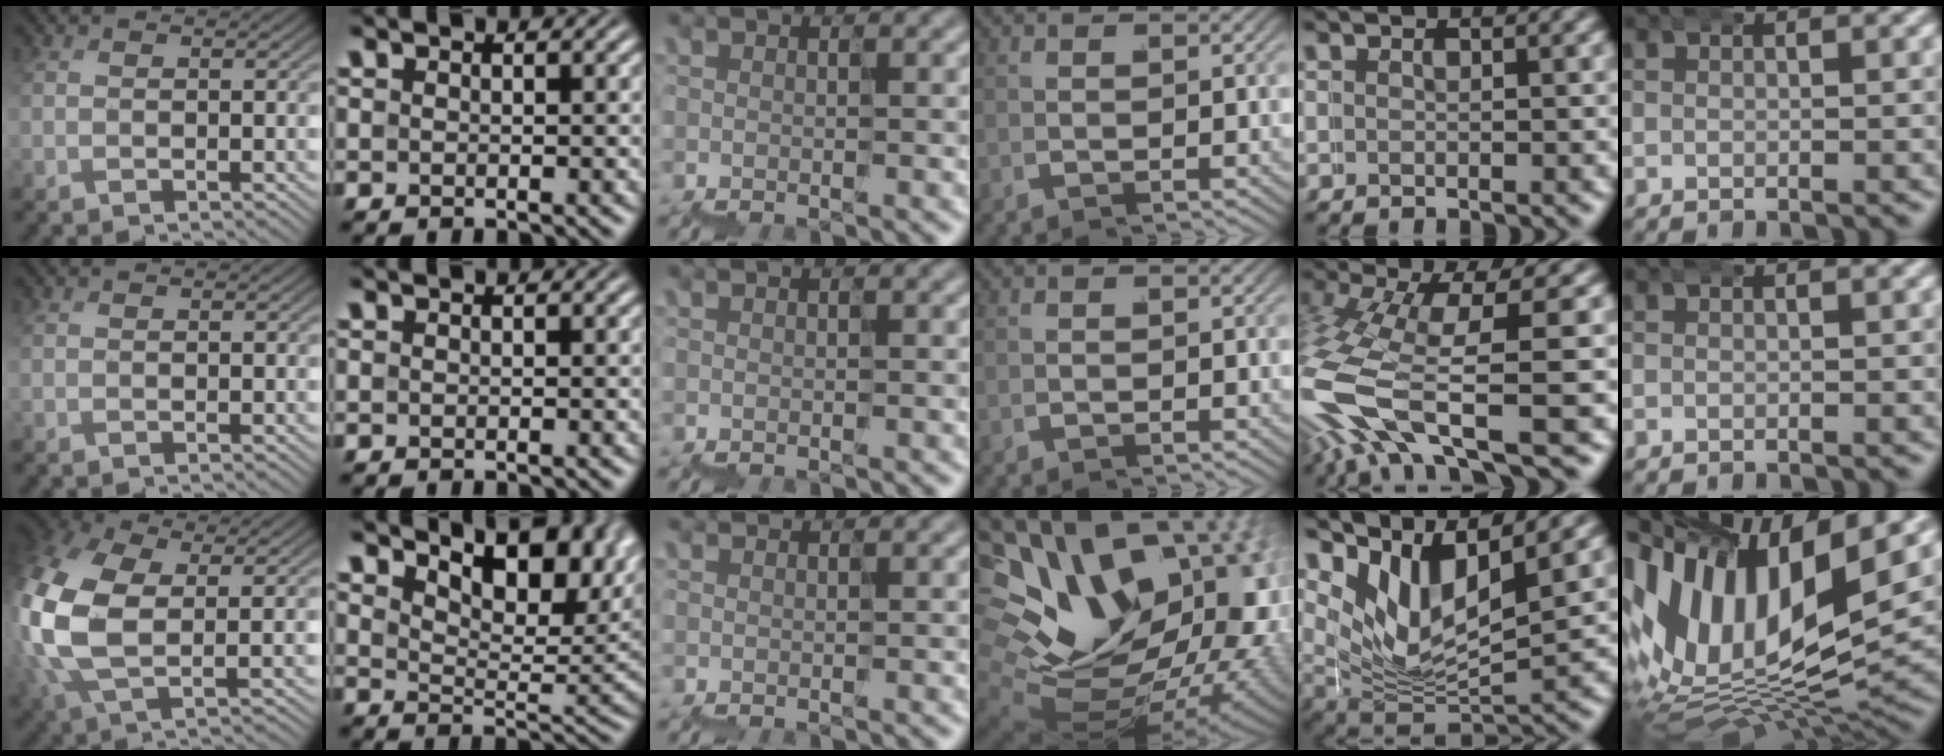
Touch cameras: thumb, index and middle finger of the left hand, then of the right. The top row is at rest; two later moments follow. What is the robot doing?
{"motion": "wrap", "object": "belt"}